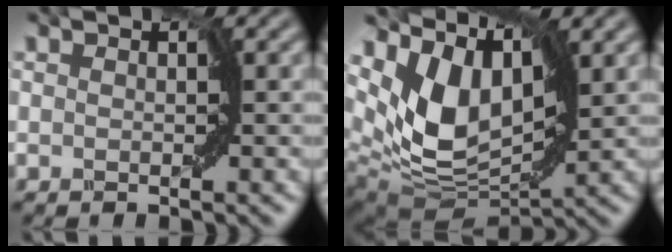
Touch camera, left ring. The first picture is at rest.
{"total": 8.3, "force": [3.6, 4.7, 5.7], "torque": [-0.122, -0.011, 0.065]}